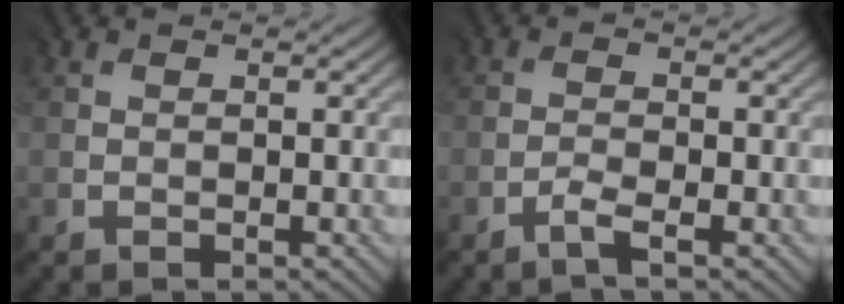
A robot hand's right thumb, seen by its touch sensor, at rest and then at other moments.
{"total": 1.6, "force": [-1.5, -0.2, 0.7], "torque": [-0.018, 0.000, -0.034]}